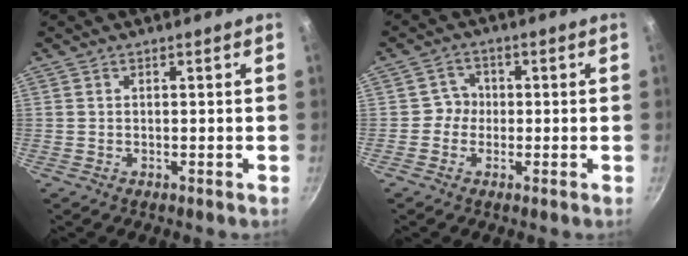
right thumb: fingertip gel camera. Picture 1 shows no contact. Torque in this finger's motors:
{"motor_torque": [0.54, 0.26, 0.40, -0.05, -0.02]}